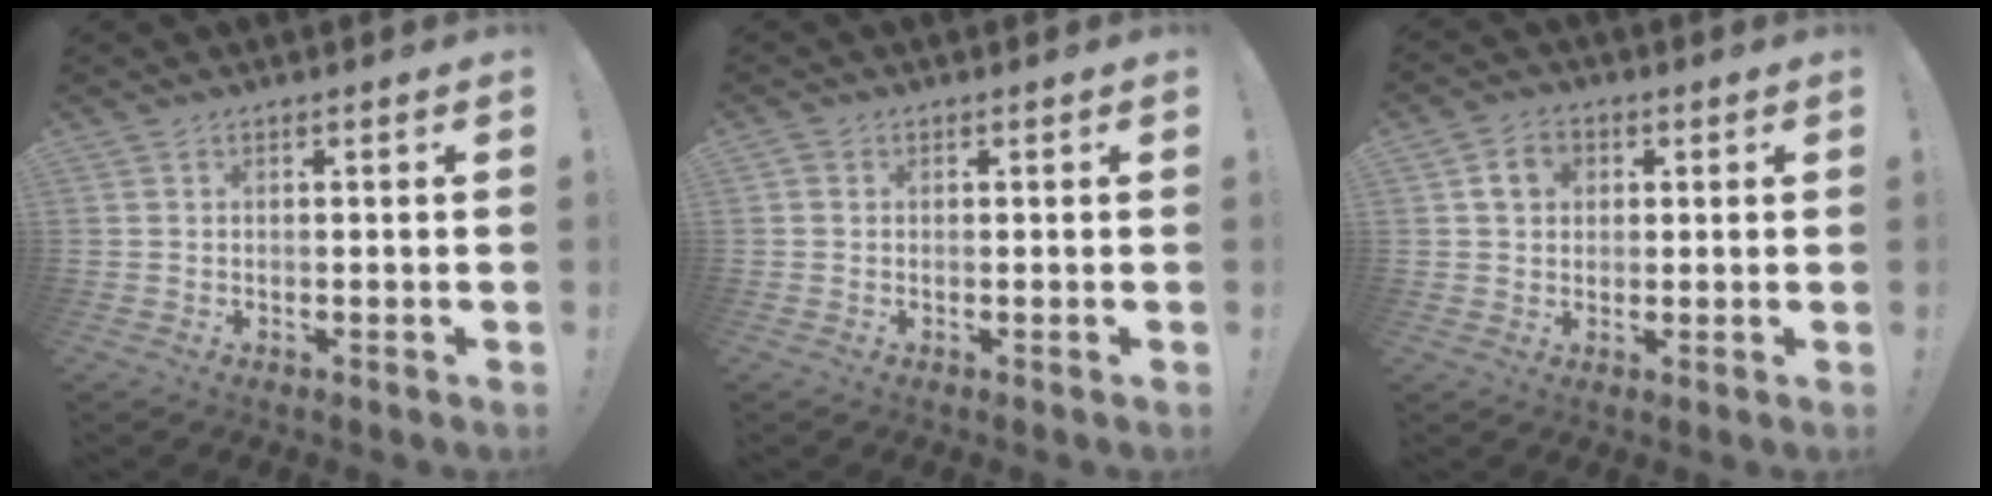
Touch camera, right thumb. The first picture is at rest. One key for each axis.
{"total": 0.7, "fx": 0.1, "fy": 0.7, "fz": 0.1, "tx": -0.007, "ty": 0.004, "tz": 0.003}
{"total": 6.0, "fx": 1.8, "fy": 4.9, "fz": 2.9, "tx": -0.035, "ty": 0.003, "tz": 0.032}